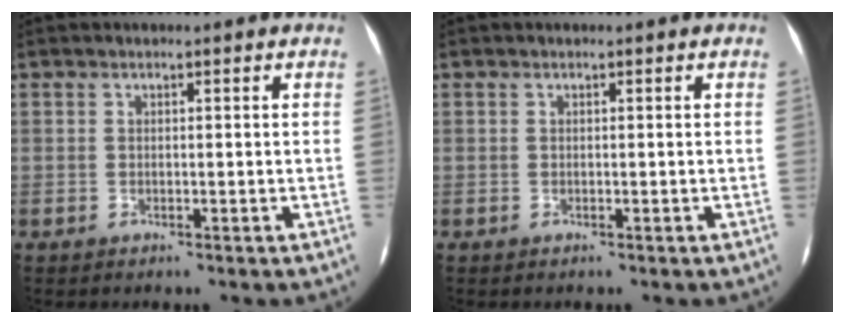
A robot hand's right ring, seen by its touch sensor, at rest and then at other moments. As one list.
[{"total": 0.0}]